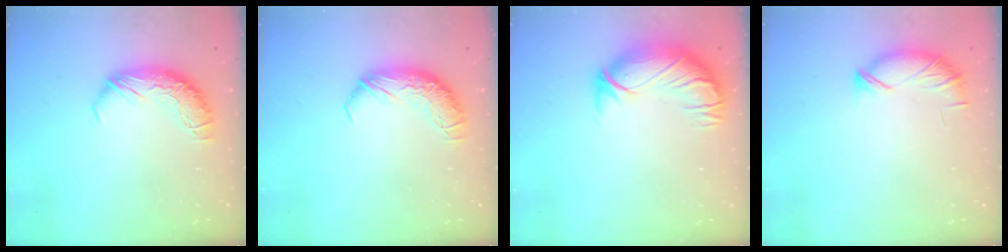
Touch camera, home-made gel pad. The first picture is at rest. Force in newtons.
{"total": 0.0}
{"total": 3.0, "press": 0.4, "slide": 3.0}
{"total": 5.7, "press": 5.7, "slide": 0.4}